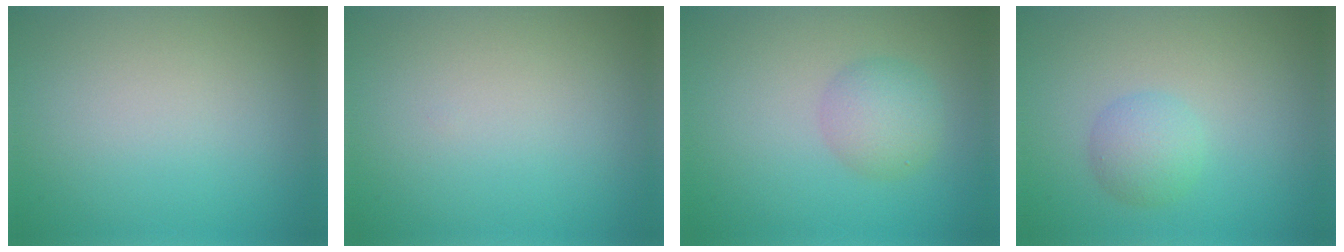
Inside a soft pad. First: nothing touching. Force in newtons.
{"total": 0.0}
{"total": 3.0, "press": 3.0, "slide": 0.1}
{"total": 2.3, "press": 2.3, "slide": 0.1}